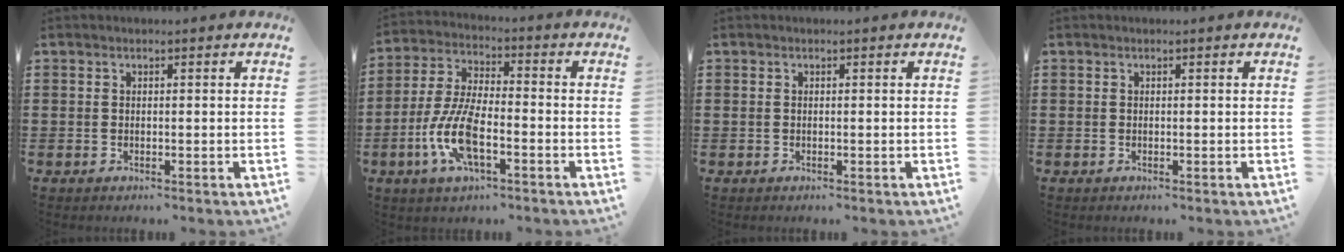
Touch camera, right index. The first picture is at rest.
{"total": 9.4, "force": [-3.3, 3.6, 8.1], "torque": [-0.184, -0.009, -0.064]}
{"total": 0.0}
{"total": 0.0}